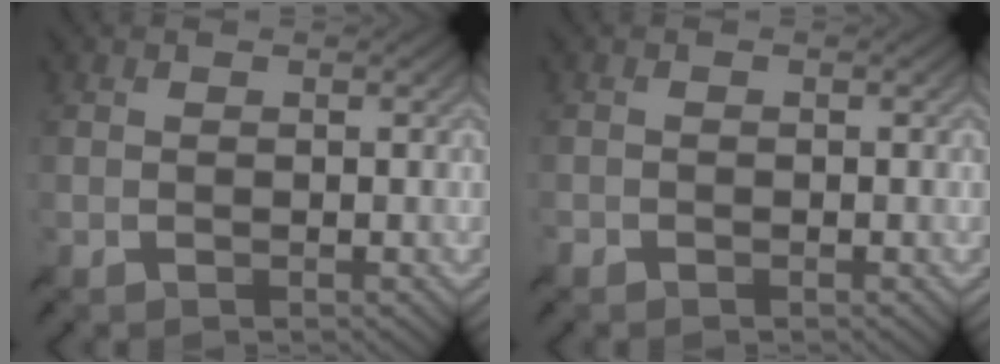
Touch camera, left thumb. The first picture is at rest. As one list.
[{"total": 0.6, "force": [-0.5, 0.3, 0.0], "torque": [-0.001, -0.002, -0.012]}]